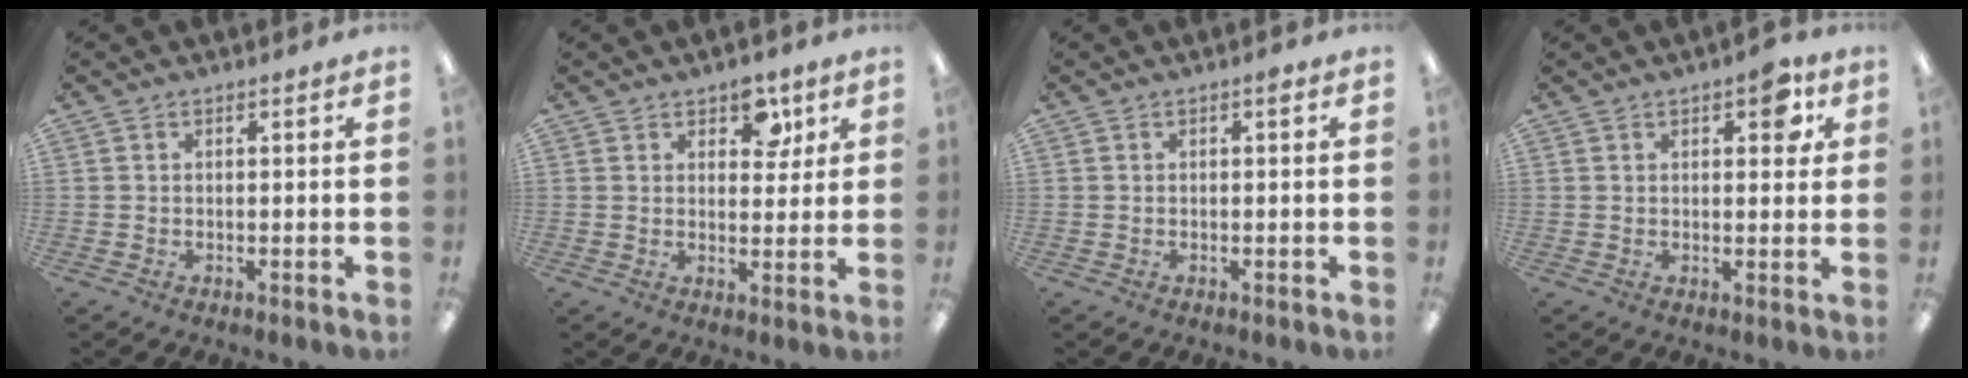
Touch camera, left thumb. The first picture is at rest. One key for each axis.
{"total": 6.4, "fx": 3.8, "fy": 4.0, "fz": 3.2, "tx": -0.027, "ty": -0.009, "tz": 0.061}
{"total": 0.8, "fx": 0.3, "fy": 0.1, "fz": 0.7, "tx": -0.015, "ty": 0.002, "tz": 0.004}
{"total": 5.9, "fx": 2.8, "fy": 2.7, "fz": 4.4, "tx": -0.050, "ty": -0.005, "tz": 0.040}